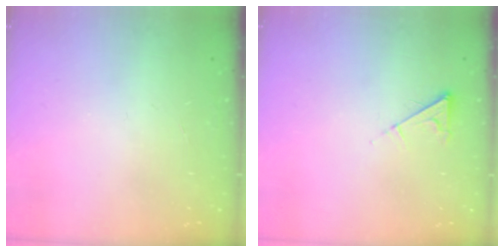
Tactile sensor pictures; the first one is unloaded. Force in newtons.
{"total": 5.8, "press": 5.8, "slide": 0.8}